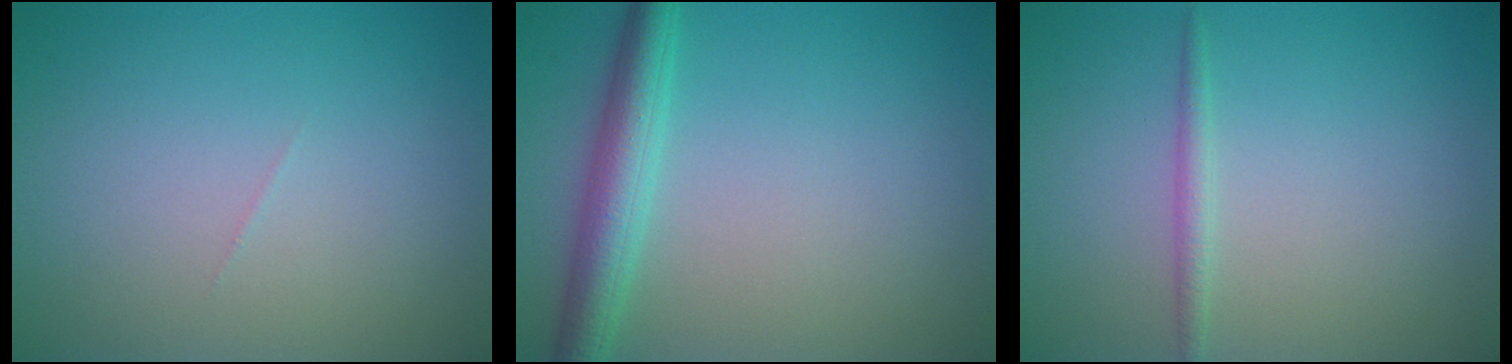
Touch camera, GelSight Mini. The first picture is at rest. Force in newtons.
{"total": 3.9, "press": 3.9, "slide": 0.1}
{"total": 1.2, "press": 1.2, "slide": 0.0}